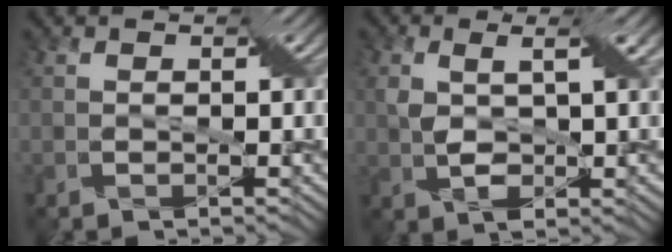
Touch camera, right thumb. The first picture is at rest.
{"total": 4.1, "force": [0.5, 1.7, 3.8], "torque": [-0.073, 0.001, 0.011]}